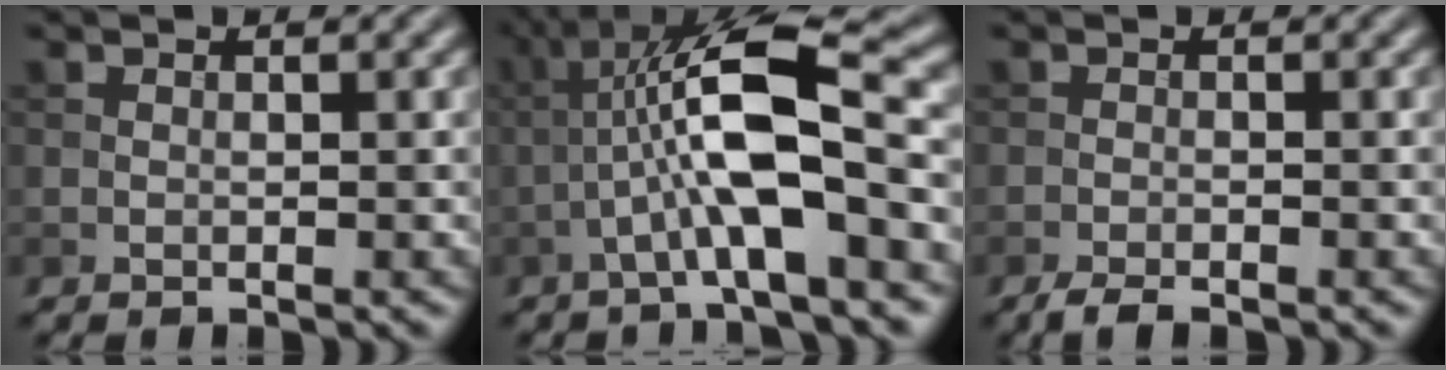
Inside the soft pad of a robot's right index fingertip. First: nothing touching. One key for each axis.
{"total": 9.5, "fx": -1.3, "fy": 1.8, "fz": 9.2, "tx": -0.156, "ty": 0.026, "tz": -0.029}
{"total": 1.8, "fx": -1.5, "fy": 0.4, "fz": 0.9, "tx": -0.019, "ty": -0.003, "tz": -0.031}